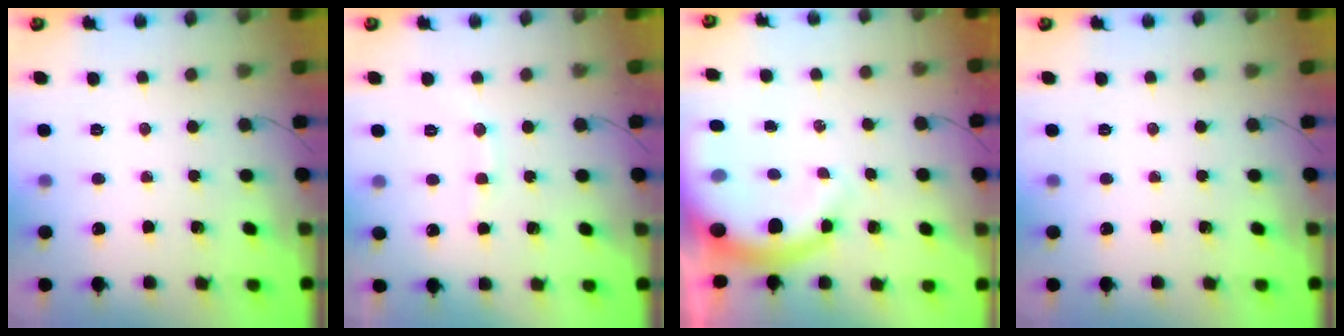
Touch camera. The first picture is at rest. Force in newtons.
{"total": 7.4, "press": 7.3, "slide": 1.1}
{"total": 11.7, "press": 11.5, "slide": 2.3}
{"total": 0.0}